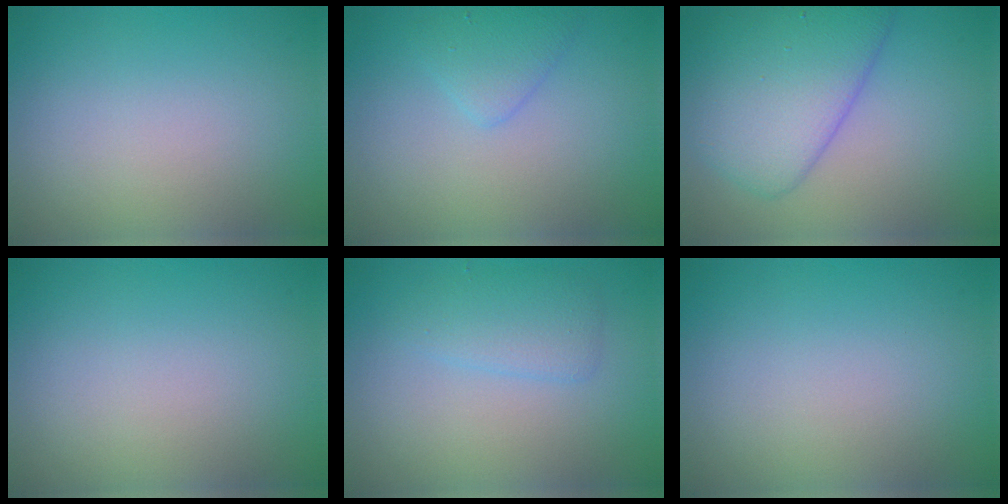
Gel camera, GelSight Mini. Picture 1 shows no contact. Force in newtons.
{"total": 1.9, "press": 1.9, "slide": 0.0}
{"total": 6.5, "press": 6.5, "slide": 0.1}
{"total": 0.0}
{"total": 2.3, "press": 2.3, "slide": 0.2}
{"total": 0.0}